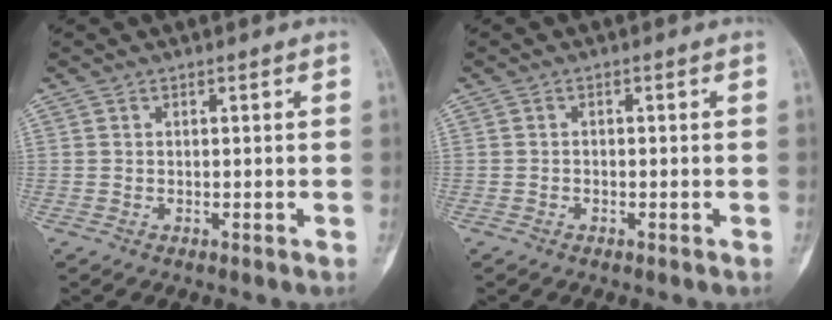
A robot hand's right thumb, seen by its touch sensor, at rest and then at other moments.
{"total": 0.5, "force": [-0.3, 0.3, 0.2], "torque": [-0.002, 0.002, -0.009]}